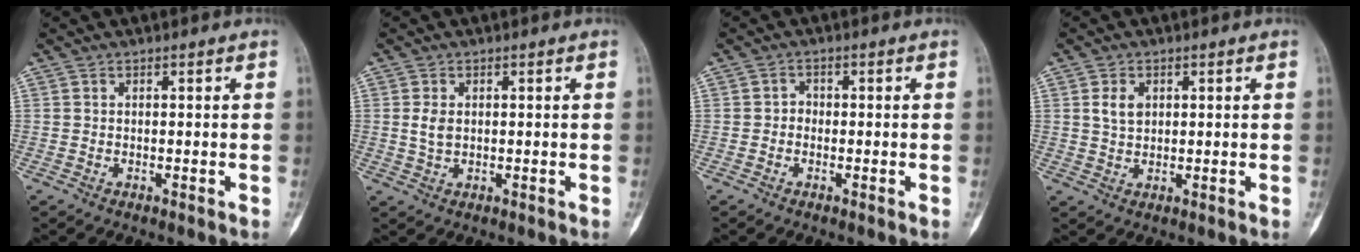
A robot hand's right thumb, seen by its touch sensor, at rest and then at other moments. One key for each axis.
{"total": 2.7, "fx": 0.3, "fy": 1.8, "fz": 2.0, "tx": -0.038, "ty": 0.000, "tz": 0.009}
{"total": 1.4, "fx": -0.4, "fy": 1.2, "fz": 0.6, "tx": 0.001, "ty": 0.007, "tz": -0.014}
{"total": 3.5, "fx": 1.0, "fy": 2.4, "fz": 2.2, "tx": -0.032, "ty": -0.003, "tz": 0.021}